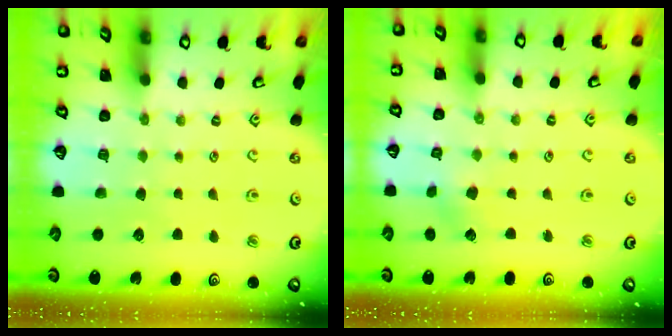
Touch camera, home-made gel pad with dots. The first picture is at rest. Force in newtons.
{"total": 1.8, "press": 1.7, "slide": 0.6}